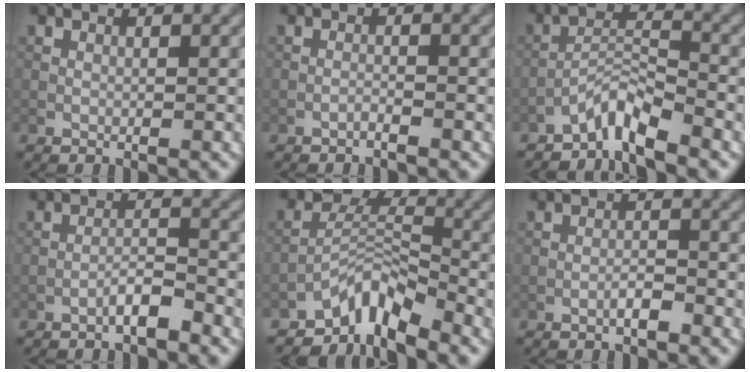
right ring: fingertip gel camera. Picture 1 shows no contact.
{"total": 0.8, "force": [-0.7, 0.0, 0.3], "torque": [-0.006, 0.005, -0.017]}
{"total": 3.6, "force": [-3.1, 0.5, 1.8], "torque": [-0.030, 0.012, -0.066]}
{"total": 2.4, "force": [-1.7, 0.3, 1.7], "torque": [-0.027, 0.012, -0.033]}
{"total": 4.7, "force": [-3.8, 1.9, 2.1], "torque": [-0.018, 0.007, -0.080]}
{"total": 1.5, "force": [-1.0, 0.2, 1.2], "torque": [-0.020, 0.005, -0.020]}